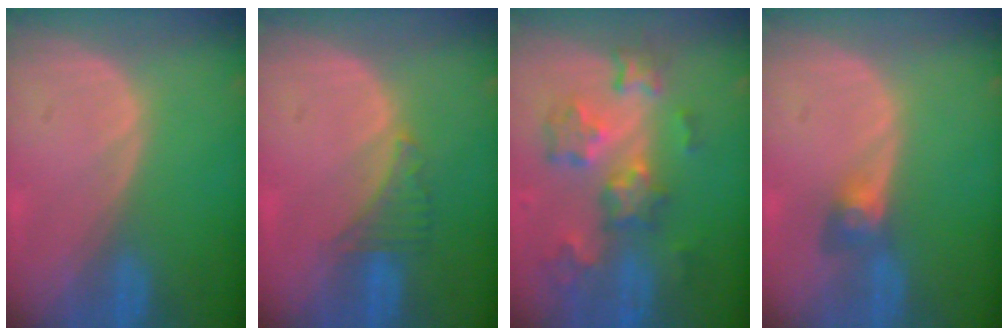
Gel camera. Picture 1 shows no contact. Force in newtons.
{"total": 2.9, "press": 2.9, "slide": 0.6}
{"total": 9.2, "press": 8.1, "slide": 4.3}
{"total": 3.2, "press": 2.7, "slide": 1.6}